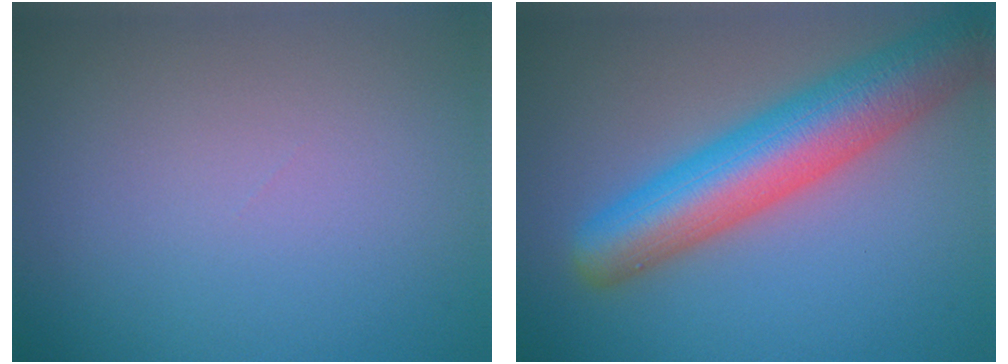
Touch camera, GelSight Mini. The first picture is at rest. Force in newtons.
{"total": 9.0, "press": 9.0, "slide": 0.3}